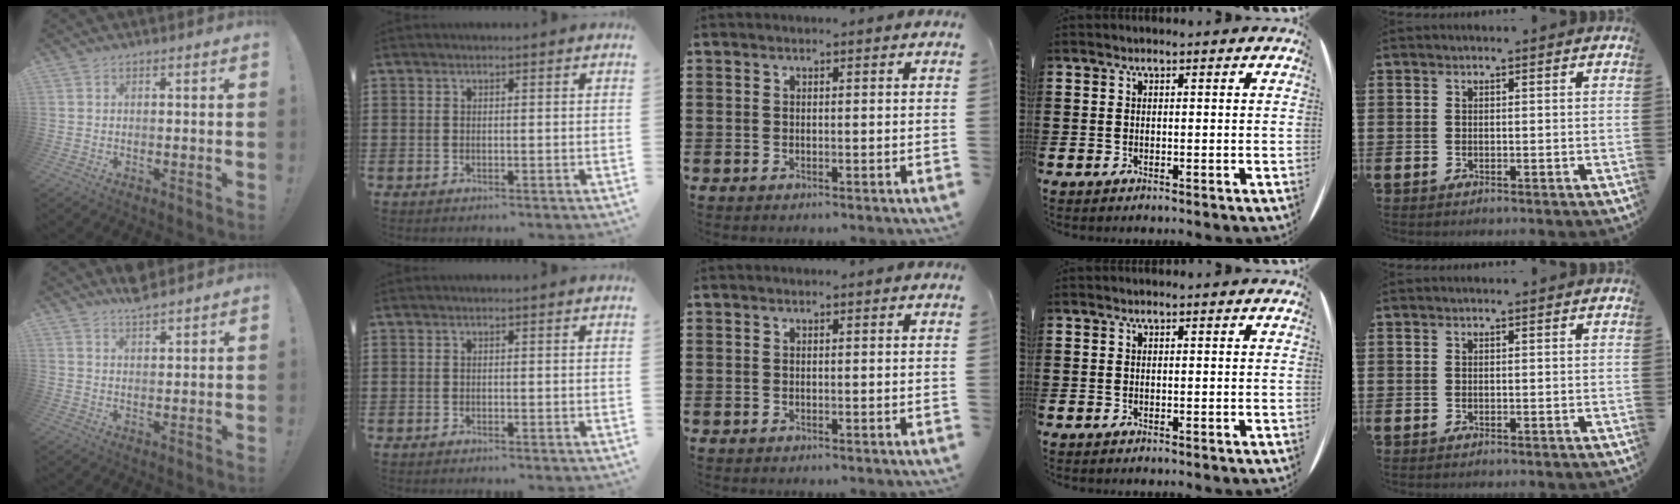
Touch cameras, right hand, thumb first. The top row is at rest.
{"thumb": {"total": 5.4, "force": [5.0, 1.4, 1.6], "torque": [-0.017, -0.029, 0.090]}}